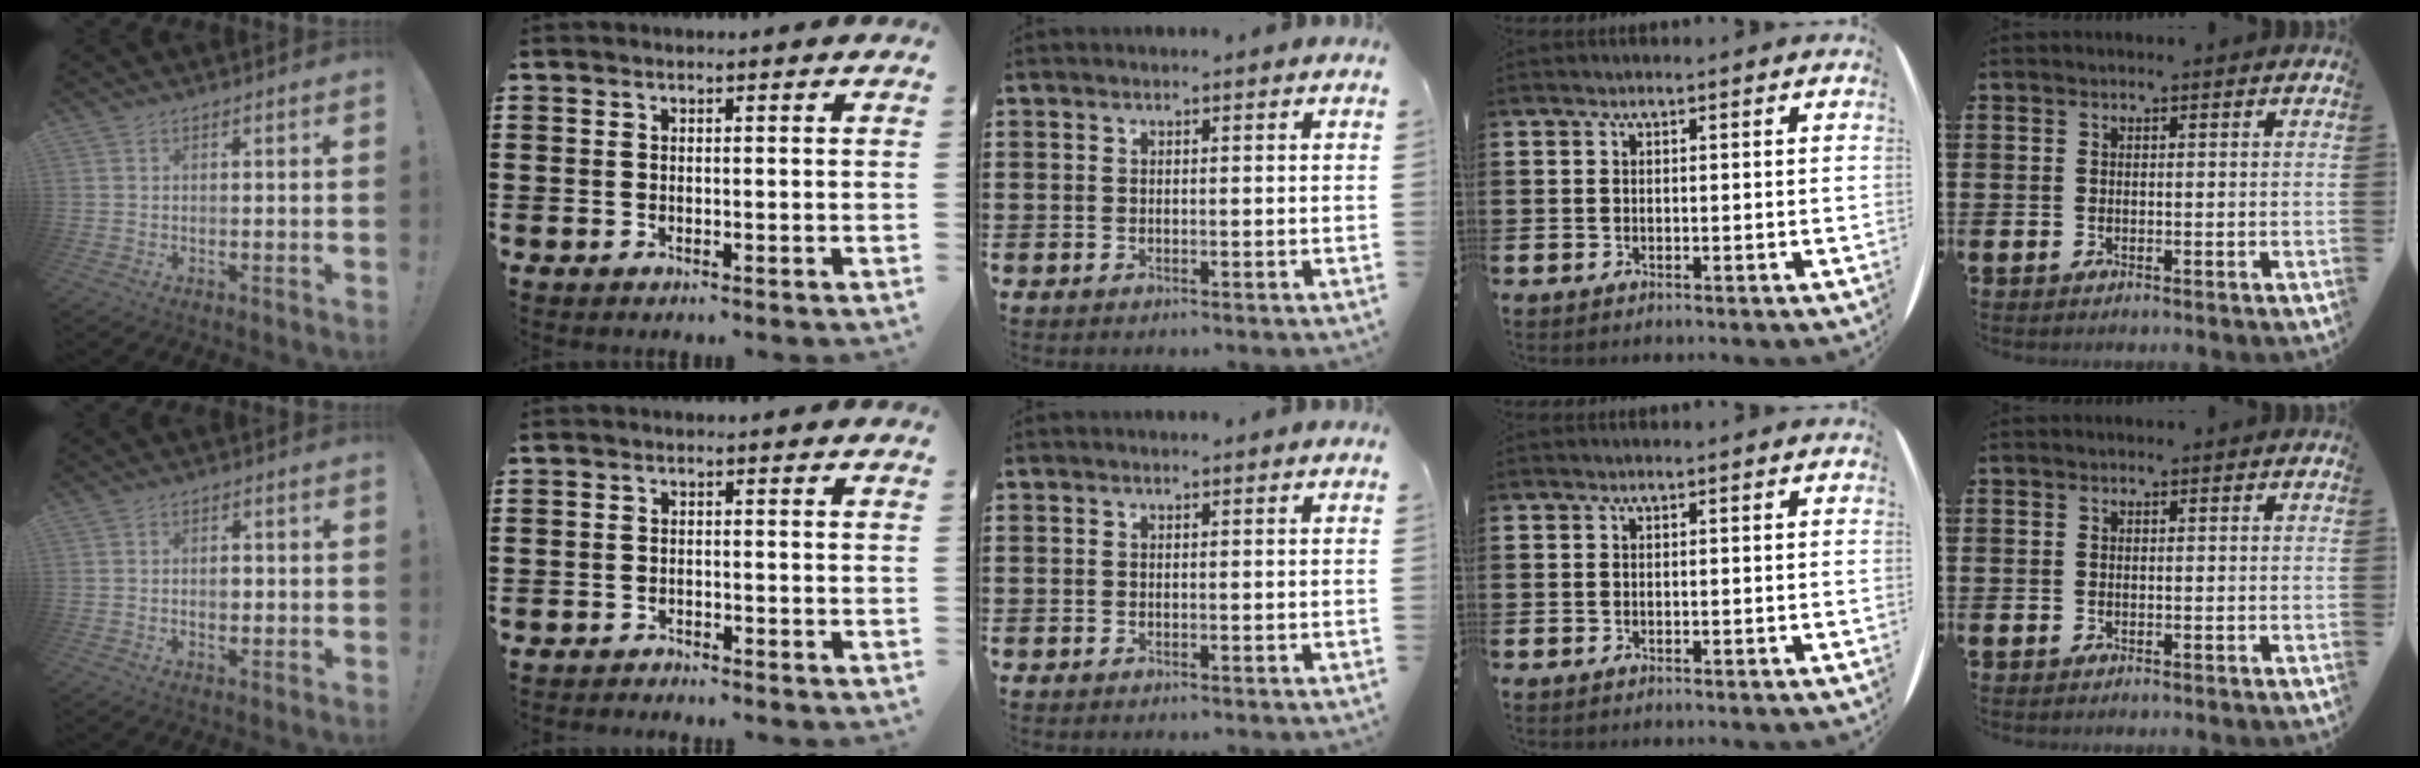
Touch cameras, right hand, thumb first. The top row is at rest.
{"thumb": {"total": 2.6, "force": [-0.6, 1.7, 1.8], "torque": [-0.017, 0.002, -0.016]}, "index": {"total": 1.4, "force": [-1.3, 0.2, -0.2], "torque": [-0.002, 0.005, -0.030]}}